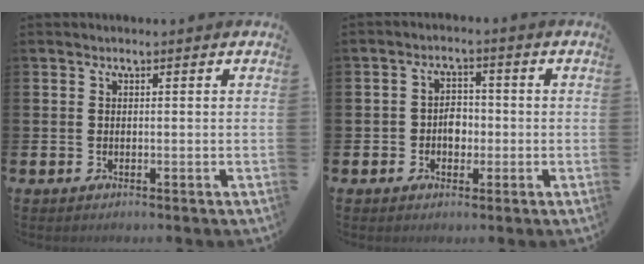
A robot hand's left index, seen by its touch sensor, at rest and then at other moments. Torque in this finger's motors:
{"motor_torque": [0.19, 0.10, 0.07, 0.02]}